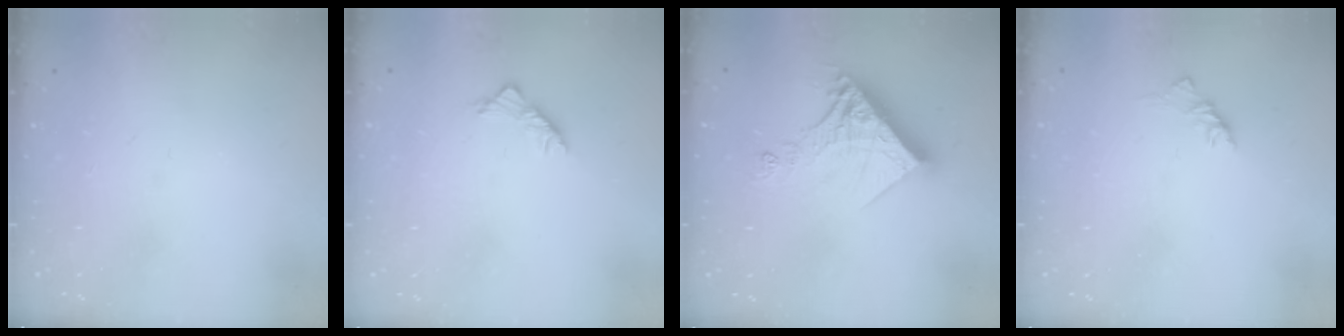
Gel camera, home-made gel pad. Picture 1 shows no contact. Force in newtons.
{"total": 4.1, "press": 3.9, "slide": 1.1}
{"total": 14.6, "press": 14.5, "slide": 1.3}
{"total": 3.0, "press": 2.9, "slide": 0.9}